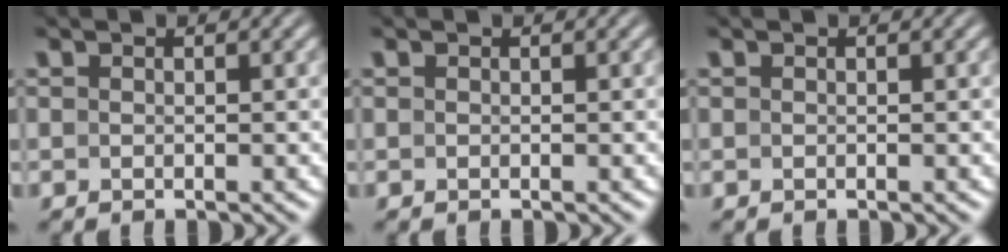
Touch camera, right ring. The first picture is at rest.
{"total": 0.0}
{"total": 0.0}